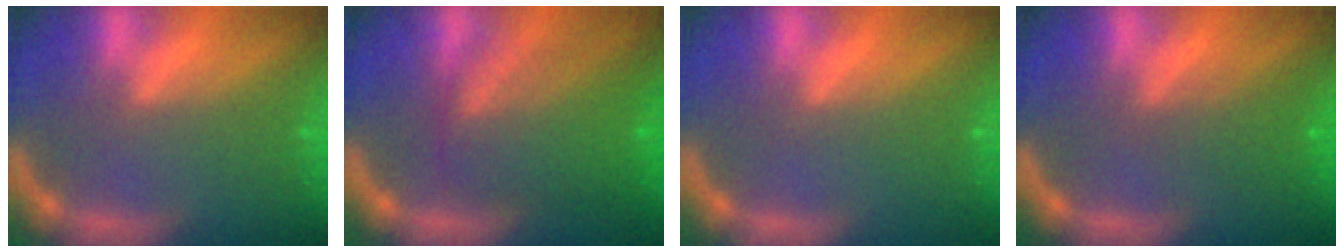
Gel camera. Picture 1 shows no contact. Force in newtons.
{"total": 8.0}
{"total": 0.0}
{"total": 2.5}